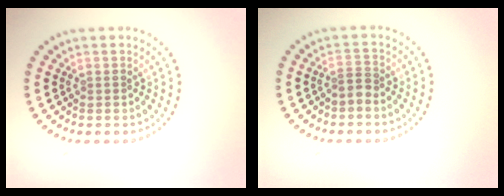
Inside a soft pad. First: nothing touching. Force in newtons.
{"total": 1.4, "press": 0.9, "slide": 1.1}